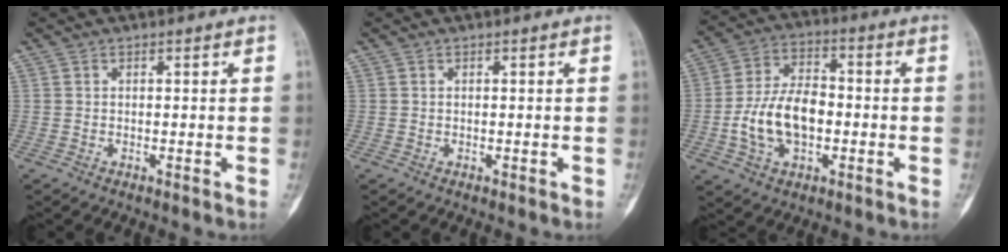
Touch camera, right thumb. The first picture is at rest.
{"total": 0.0}
{"total": 13.2, "force": [-2.4, 8.1, 10.1], "torque": [-0.176, 0.028, -0.047]}